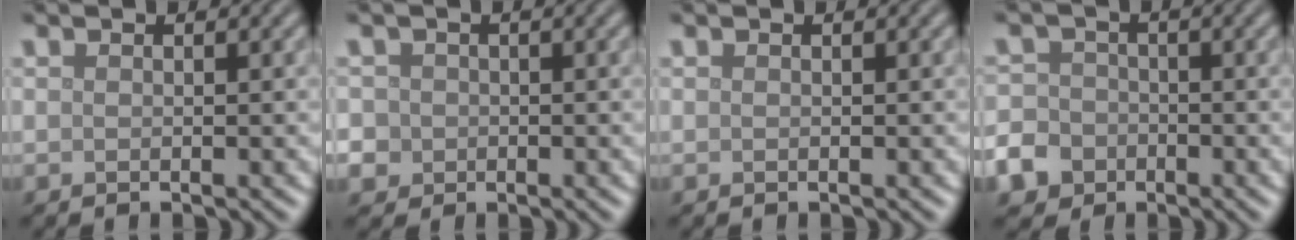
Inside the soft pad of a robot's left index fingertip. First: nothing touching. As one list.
[{"total": 4.2, "force": [-0.5, 3.9, 1.3], "torque": [-0.026, 0.012, -0.032]}, {"total": 0.0}, {"total": 6.1, "force": [-3.3, 4.9, 1.5], "torque": [-0.028, -0.018, -0.075]}]